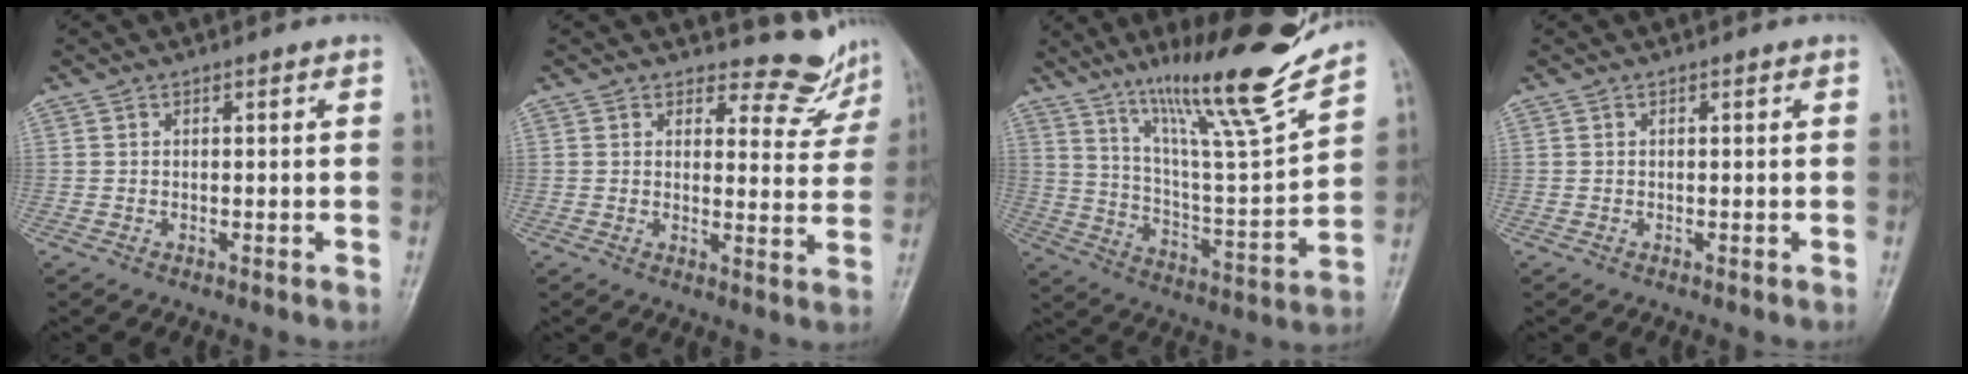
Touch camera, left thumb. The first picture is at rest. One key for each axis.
{"total": 6.6, "fx": 6.2, "fy": 2.2, "fz": -0.2, "tx": 0.029, "ty": -0.064, "tz": 0.066}
{"total": 20.4, "fx": 15.2, "fy": 1.3, "fz": 13.4, "tx": -0.188, "ty": -0.087, "tz": 0.259}
{"total": 0.0}